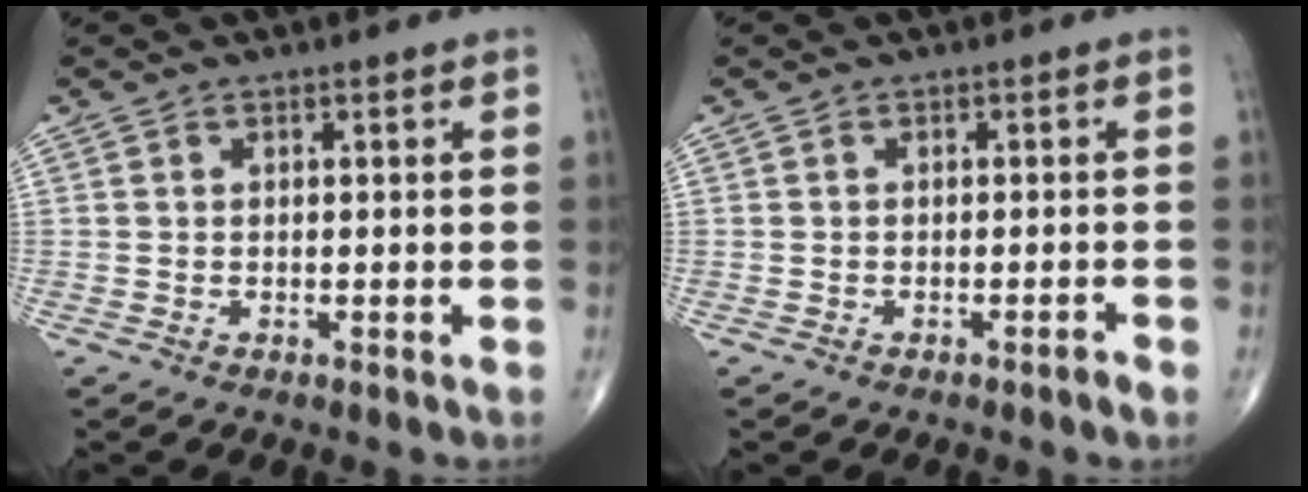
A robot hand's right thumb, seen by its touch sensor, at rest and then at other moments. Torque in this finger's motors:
{"motor_torque": [0.57, -0.14, -0.12, -0.08, 0.05]}